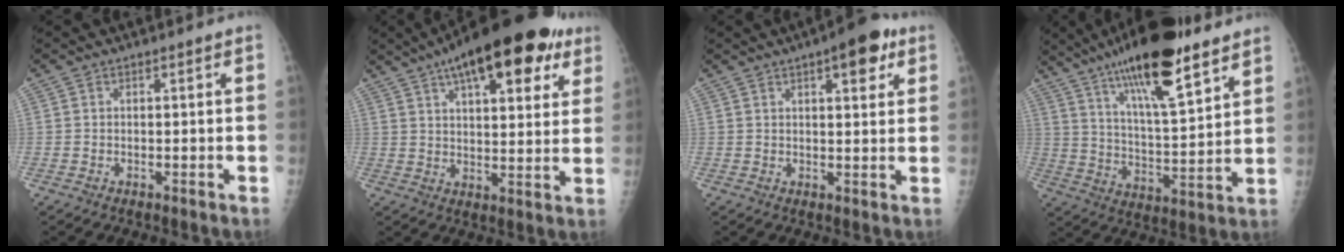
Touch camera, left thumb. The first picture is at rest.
{"total": 21.5, "force": [11.8, 8.2, 16.0], "torque": [-0.210, -0.009, 0.170]}
{"total": 8.1, "force": [4.1, 2.9, 6.3], "torque": [-0.064, -0.011, 0.050]}
{"total": 20.5, "force": [13.3, 5.2, 14.7], "torque": [-0.234, -0.051, 0.225]}